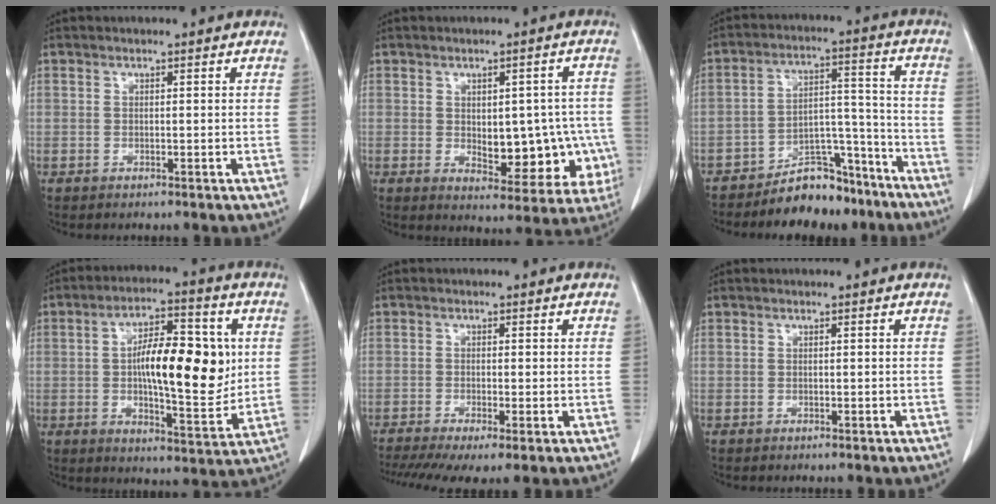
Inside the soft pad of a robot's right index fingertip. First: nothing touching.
{"total": 11.7, "force": [-1.8, 6.2, 9.7], "torque": [-0.117, 0.013, -0.002]}
{"total": 10.0, "force": [-8.6, 4.2, 3.1], "torque": [-0.035, 0.047, -0.139]}
{"total": 14.9, "force": [1.4, 4.8, 14.1], "torque": [-0.227, 0.011, 0.023]}
{"total": 8.1, "force": [-5.1, 1.8, 6.1], "torque": [-0.109, -0.014, -0.085]}
{"total": 0.0}